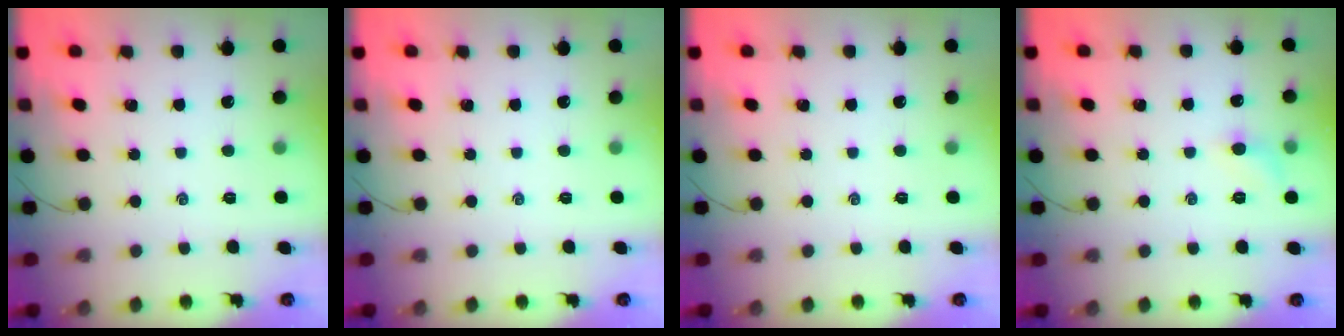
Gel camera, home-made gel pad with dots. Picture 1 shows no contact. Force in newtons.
{"total": 0.0}
{"total": 0.0}
{"total": 6.3, "press": 6.0, "slide": 1.7}